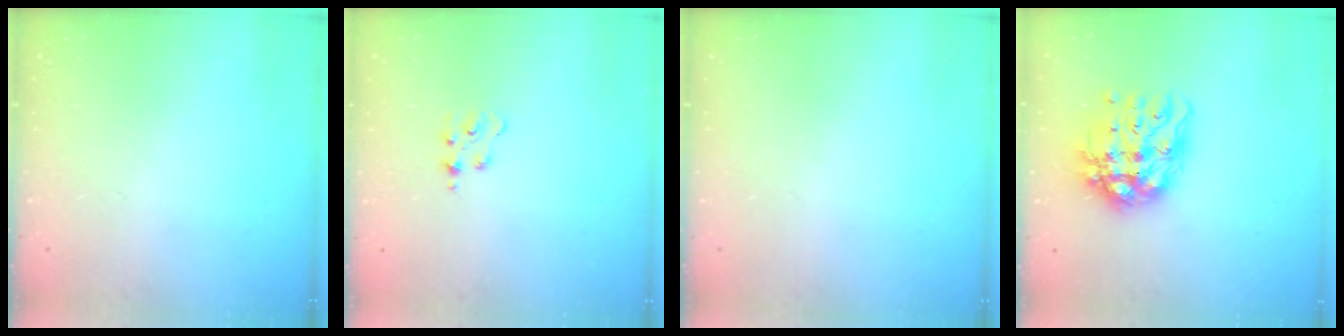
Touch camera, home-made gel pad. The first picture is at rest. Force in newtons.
{"total": 1.8, "press": 1.8, "slide": 0.4}
{"total": 0.0}
{"total": 14.2, "press": 14.1, "slide": 1.7}